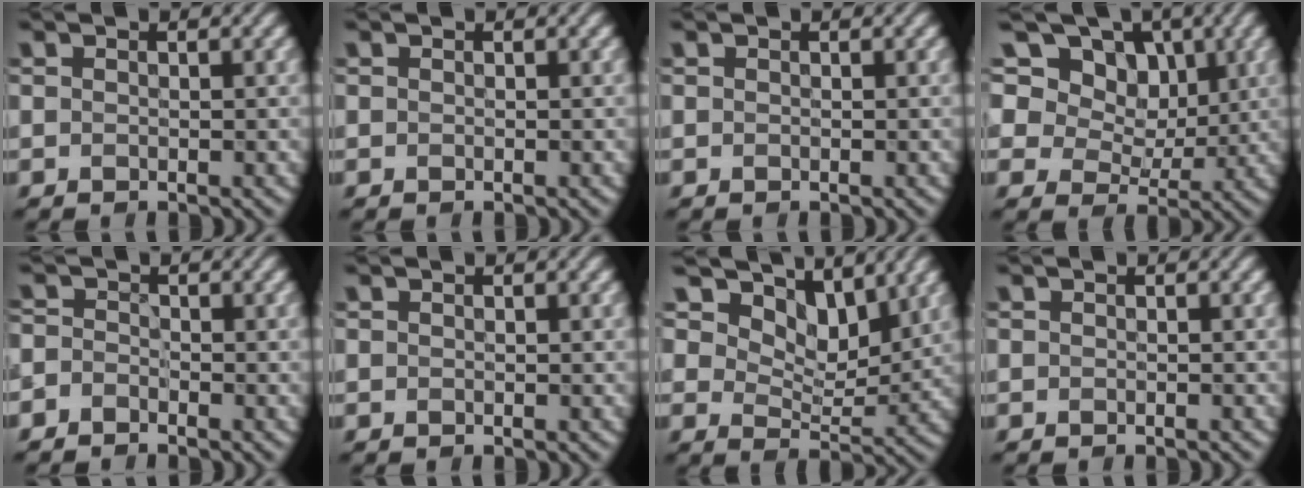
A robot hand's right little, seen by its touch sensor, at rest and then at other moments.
{"total": 0.0}
{"total": 0.0}
{"total": 18.6, "force": [10.2, 12.7, 9.1], "torque": [-0.212, 0.057, 0.178]}
{"total": 1.4, "force": [-1.3, 0.6, 0.1], "torque": [-0.001, 0.004, -0.032]}
{"total": 0.0}
{"total": 7.1, "force": [5.2, 3.6, 3.3], "torque": [-0.056, -0.025, 0.086]}
{"total": 0.5, "force": [-0.4, 0.1, 0.3], "torque": [-0.001, 0.001, -0.008]}